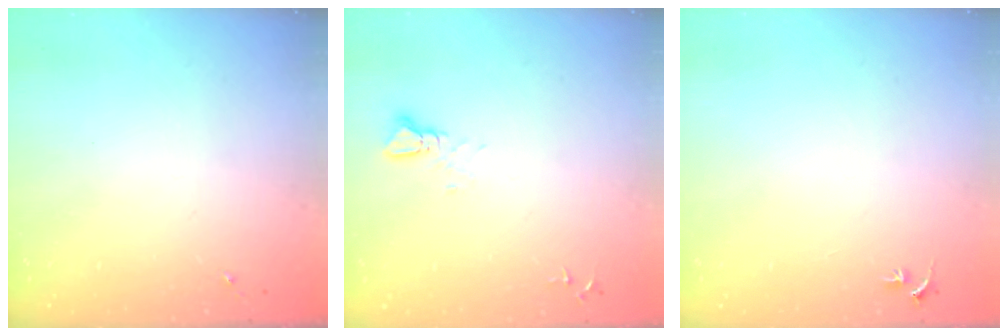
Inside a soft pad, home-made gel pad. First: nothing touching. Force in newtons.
{"total": 2.2, "press": 2.2, "slide": 0.1}
{"total": 2.3, "press": 2.3, "slide": 0.2}